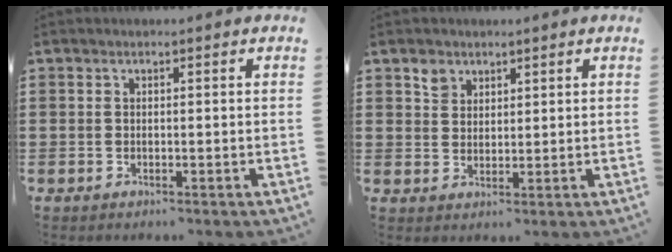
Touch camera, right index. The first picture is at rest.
{"total": 3.0, "force": [2.0, 2.1, 0.4], "torque": [-0.008, 0.003, 0.038]}